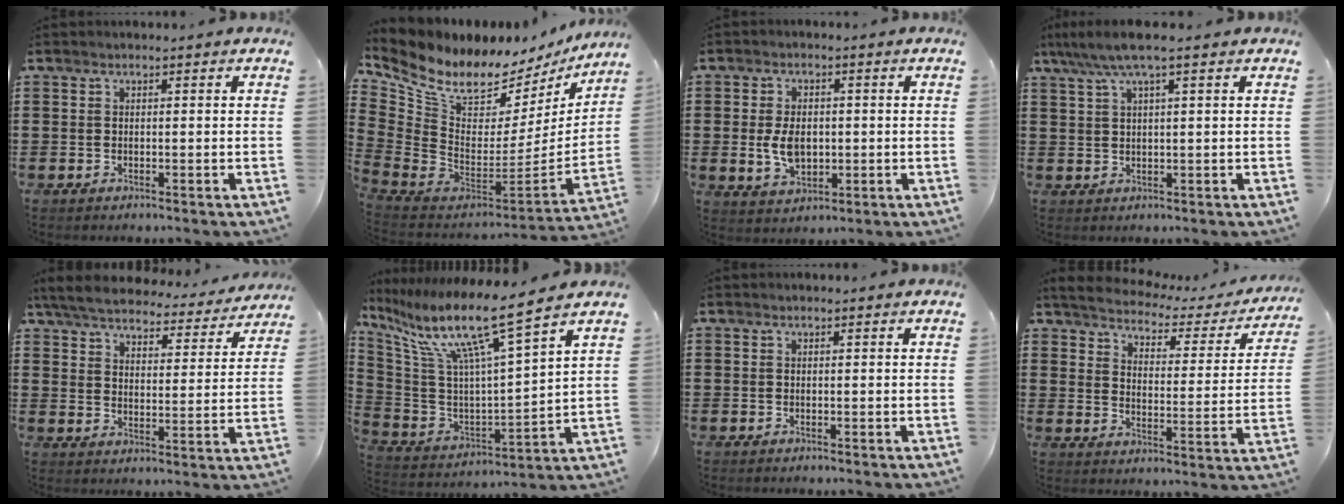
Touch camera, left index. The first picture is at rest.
{"total": 8.8, "force": [6.9, 4.2, 3.6], "torque": [-0.109, -0.066, 0.124]}
{"total": 5.9, "force": [-0.2, 3.7, 4.6], "torque": [-0.087, -0.003, -0.009]}
{"total": 4.6, "force": [2.7, 0.3, 3.7], "torque": [-0.077, 0.002, 0.047]}
{"total": 6.0, "force": [5.8, 0.5, 1.6], "torque": [-0.060, -0.037, 0.099]}
{"total": 12.3, "force": [8.4, 0.5, 8.9], "torque": [-0.190, -0.059, 0.131]}
{"total": 0.0}
{"total": 3.0, "force": [2.8, 0.7, 0.6], "torque": [-0.035, -0.025, 0.041]}